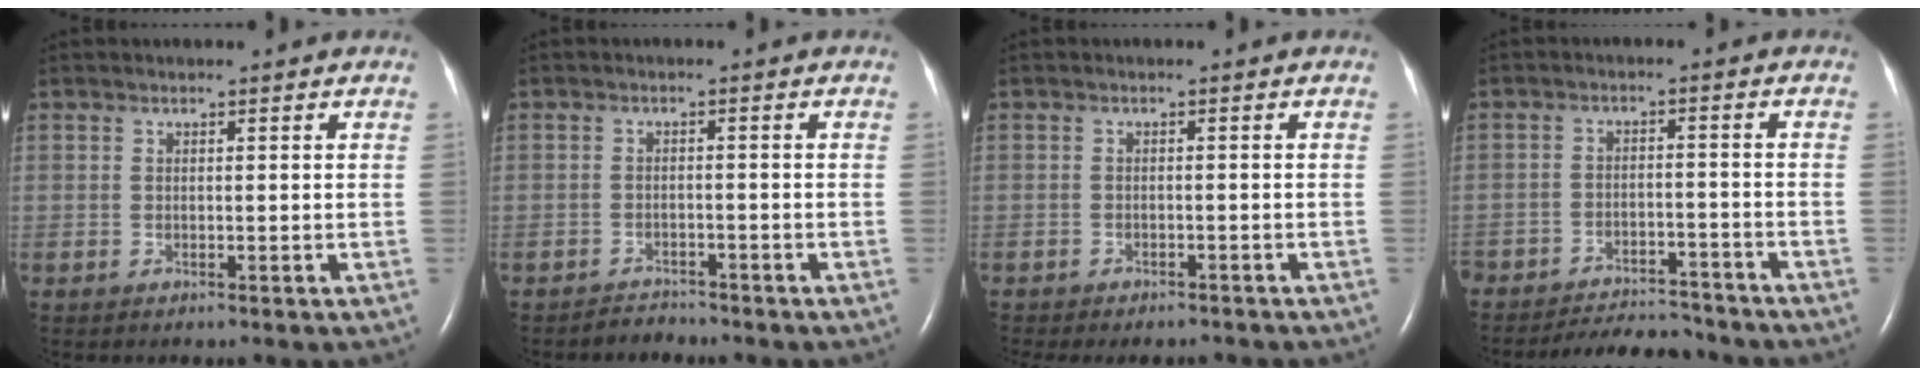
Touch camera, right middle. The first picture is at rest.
{"total": 1.9, "force": [-1.7, 0.3, -0.6], "torque": [0.008, -0.006, -0.028]}
{"total": 7.9, "force": [-7.1, 2.3, 2.6], "torque": [-0.034, -0.005, -0.086]}
{"total": 9.7, "force": [-9.3, 1.9, 1.7], "torque": [-0.022, -0.006, -0.134]}